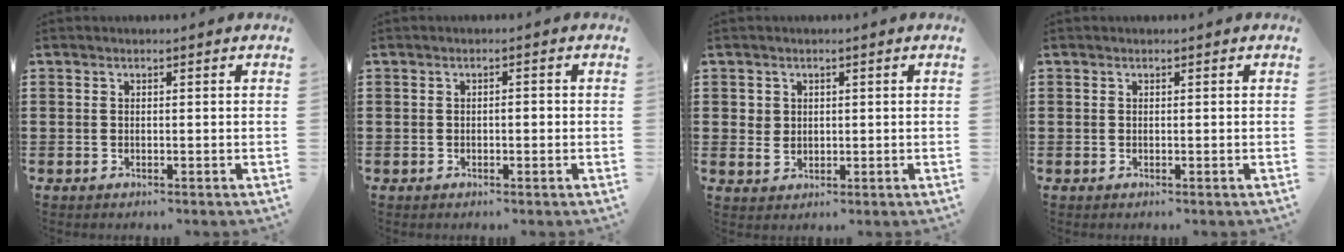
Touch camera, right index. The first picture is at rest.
{"total": 0.9, "force": [-0.3, 0.3, 0.7], "torque": [-0.015, -0.004, -0.006]}
{"total": 1.8, "force": [0.7, 1.7, 0.3], "torque": [-0.012, 0.008, 0.012]}
{"total": 0.0}